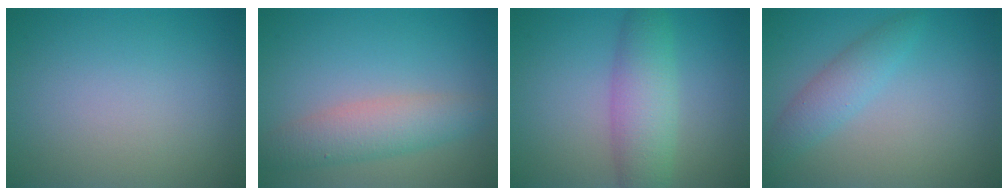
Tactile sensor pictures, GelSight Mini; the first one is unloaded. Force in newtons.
{"total": 4.0, "press": 4.0, "slide": 0.1}
{"total": 4.7, "press": 4.7, "slide": 0.1}
{"total": 2.6, "press": 2.6, "slide": 0.0}